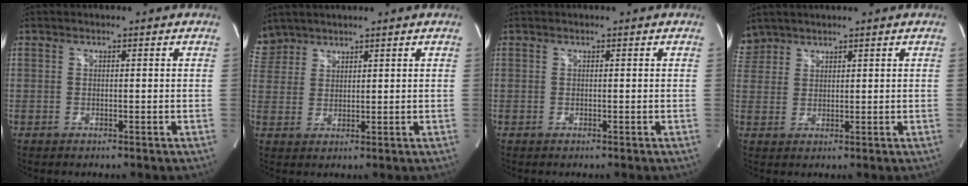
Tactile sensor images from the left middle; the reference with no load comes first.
{"total": 4.6, "force": [4.0, 2.2, -0.2], "torque": [0.003, 0.015, 0.087]}
{"total": 0.0}
{"total": 3.6, "force": [3.1, 1.7, -0.3], "torque": [0.005, 0.013, 0.066]}